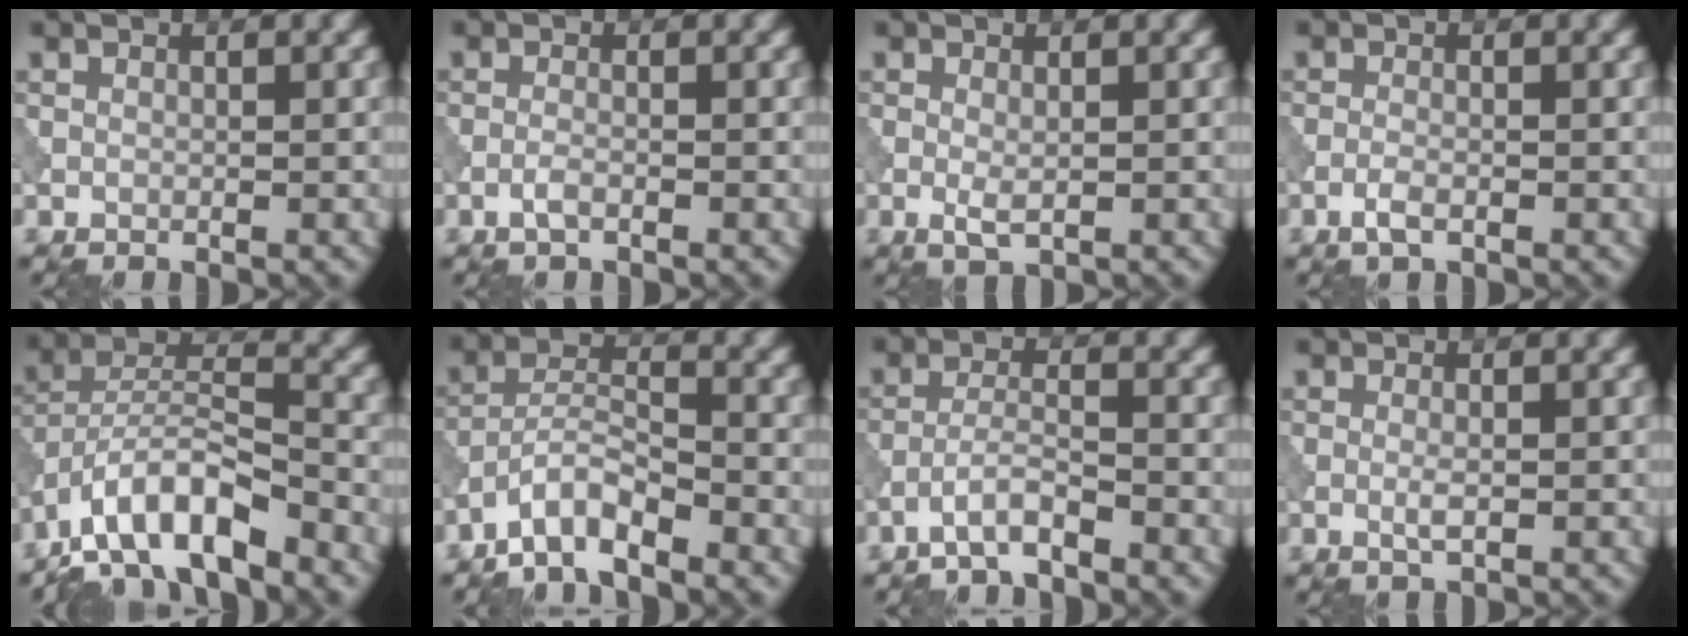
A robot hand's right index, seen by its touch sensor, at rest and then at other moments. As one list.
[{"total": 1.1, "force": [-0.7, 0.3, 0.8], "torque": [-0.020, 0.002, -0.017]}, {"total": 1.5, "force": [-0.2, 0.5, 1.4], "torque": [-0.029, -0.005, -0.003]}, {"total": 1.5, "force": [-0.8, 0.5, 1.1], "torque": [-0.027, -0.001, -0.021]}, {"total": 8.5, "force": [-6.2, 2.7, 5.2], "torque": [-0.081, 0.009, -0.124]}, {"total": 4.2, "force": [-3.4, 1.0, 2.3], "torque": [-0.042, 0.008, -0.074]}, {"total": 2.7, "force": [-2.1, 0.4, 1.7], "torque": [-0.032, 0.011, -0.047]}, {"total": 1.3, "force": [-0.3, 0.3, 1.3], "torque": [-0.027, -0.002, -0.008]}]